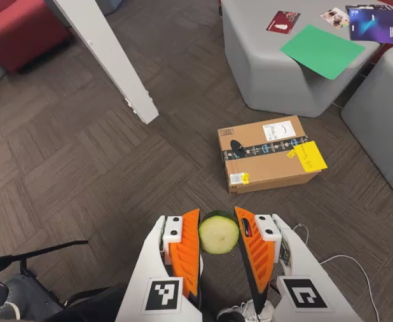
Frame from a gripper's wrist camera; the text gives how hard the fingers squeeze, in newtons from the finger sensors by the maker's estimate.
{"total": 12.0, "left": 13.5, "right": 10.4}